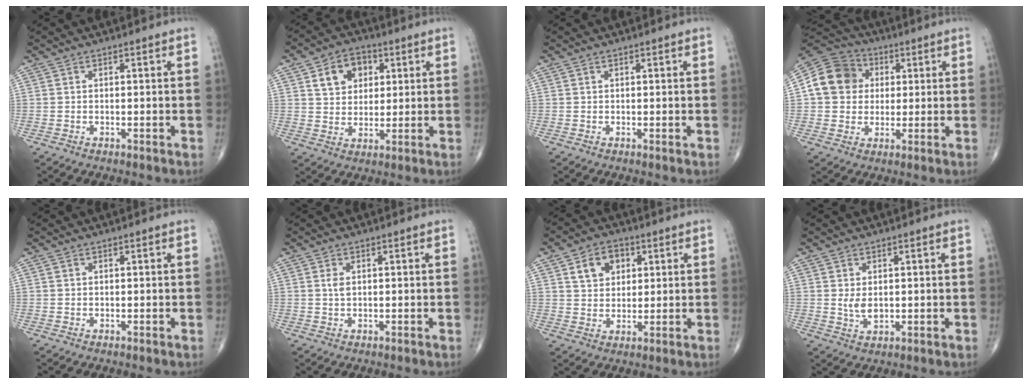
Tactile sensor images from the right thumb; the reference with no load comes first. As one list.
[{"total": 8.6, "force": [3.2, 6.6, 4.6], "torque": [-0.032, -0.007, 0.052]}, {"total": 0.0}, {"total": 12.2, "force": [1.9, 10.7, 5.4], "torque": [-0.079, 0.014, 0.023]}, {"total": 0.0}, {"total": 1.3, "force": [0.4, 0.7, 1.1], "torque": [-0.021, 0.003, 0.010]}, {"total": 7.1, "force": [2.8, 5.3, 3.8], "torque": [-0.027, -0.007, 0.046]}, {"total": 3.0, "force": [0.4, 1.7, 2.5], "torque": [-0.034, -0.009, 0.014]}]